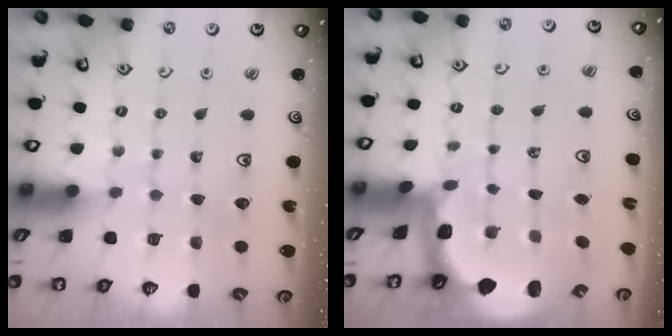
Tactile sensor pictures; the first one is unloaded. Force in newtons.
{"total": 2.4, "press": 2.1, "slide": 1.2}